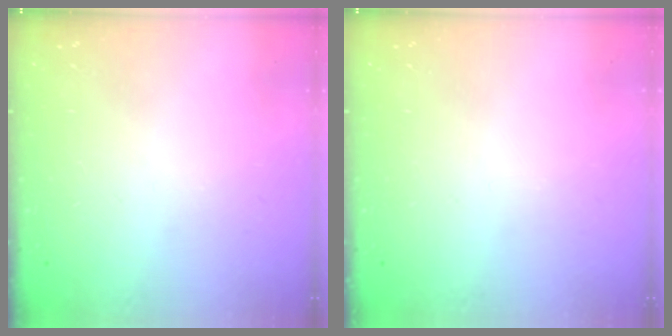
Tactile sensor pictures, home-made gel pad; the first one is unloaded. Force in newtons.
{"total": 0.0}